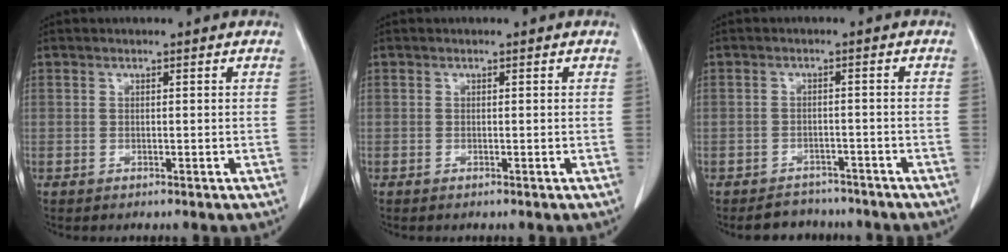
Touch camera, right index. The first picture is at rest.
{"total": 0.0}
{"total": 4.5, "force": [-4.0, 2.0, -0.3], "torque": [0.009, 0.011, -0.058]}